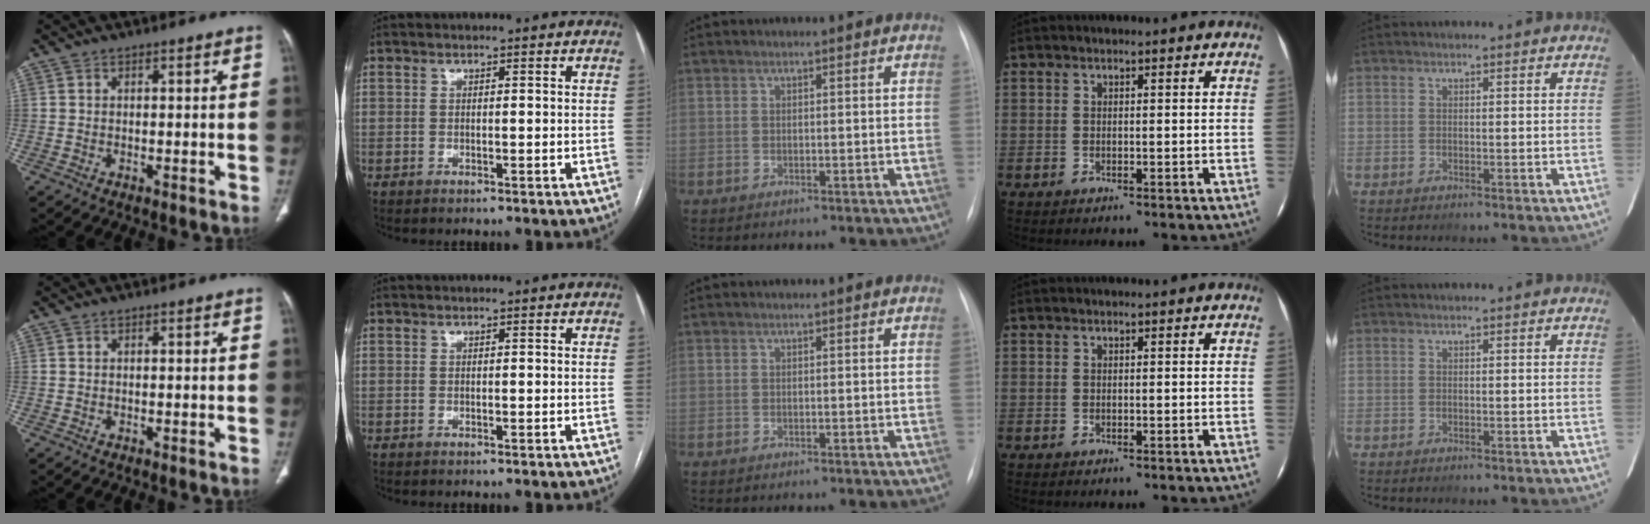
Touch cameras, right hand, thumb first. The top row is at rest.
{}